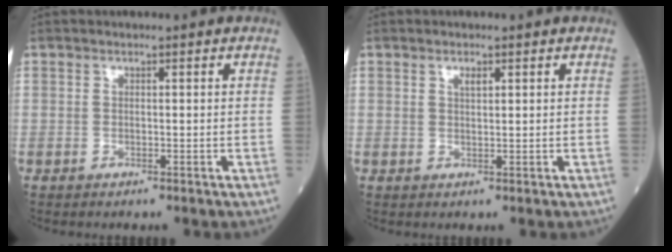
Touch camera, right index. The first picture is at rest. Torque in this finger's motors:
{"motor_torque": [0.08, 0.04, 0.03, 0.01]}